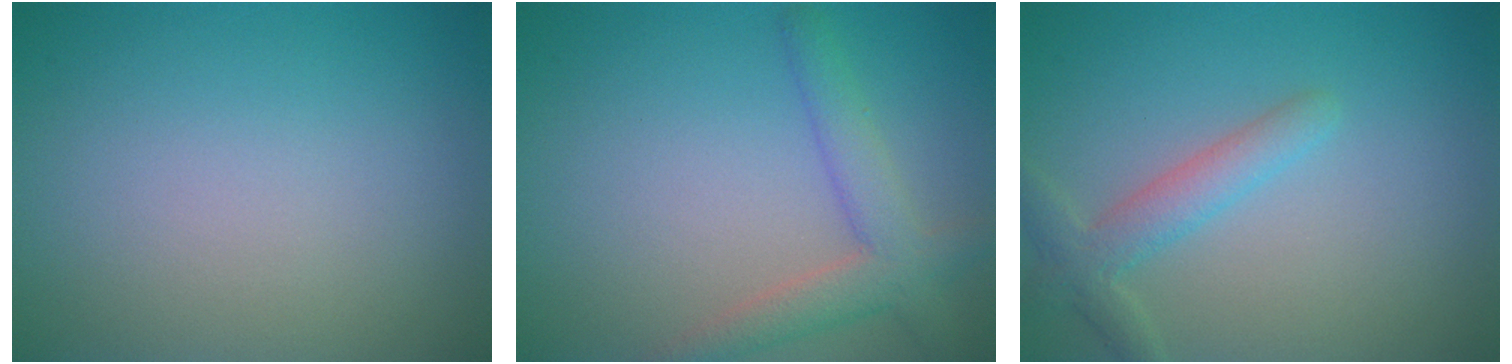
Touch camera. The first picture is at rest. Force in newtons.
{"total": 3.7, "press": 3.7, "slide": 0.1}
{"total": 2.8, "press": 2.8, "slide": 0.2}